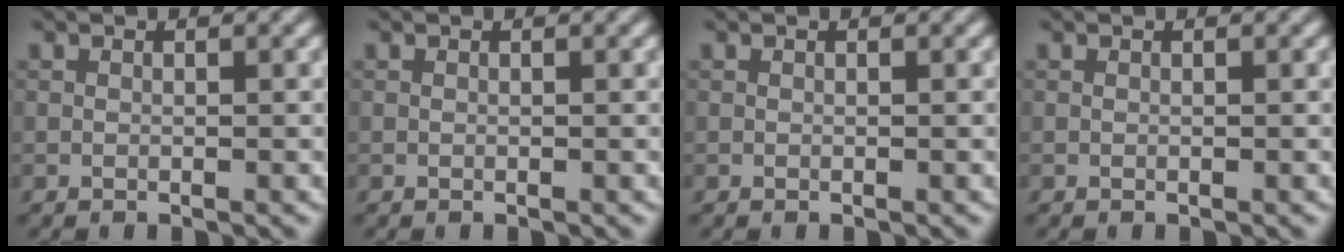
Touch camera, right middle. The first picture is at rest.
{"total": 0.0}
{"total": 0.0}
{"total": 0.0}